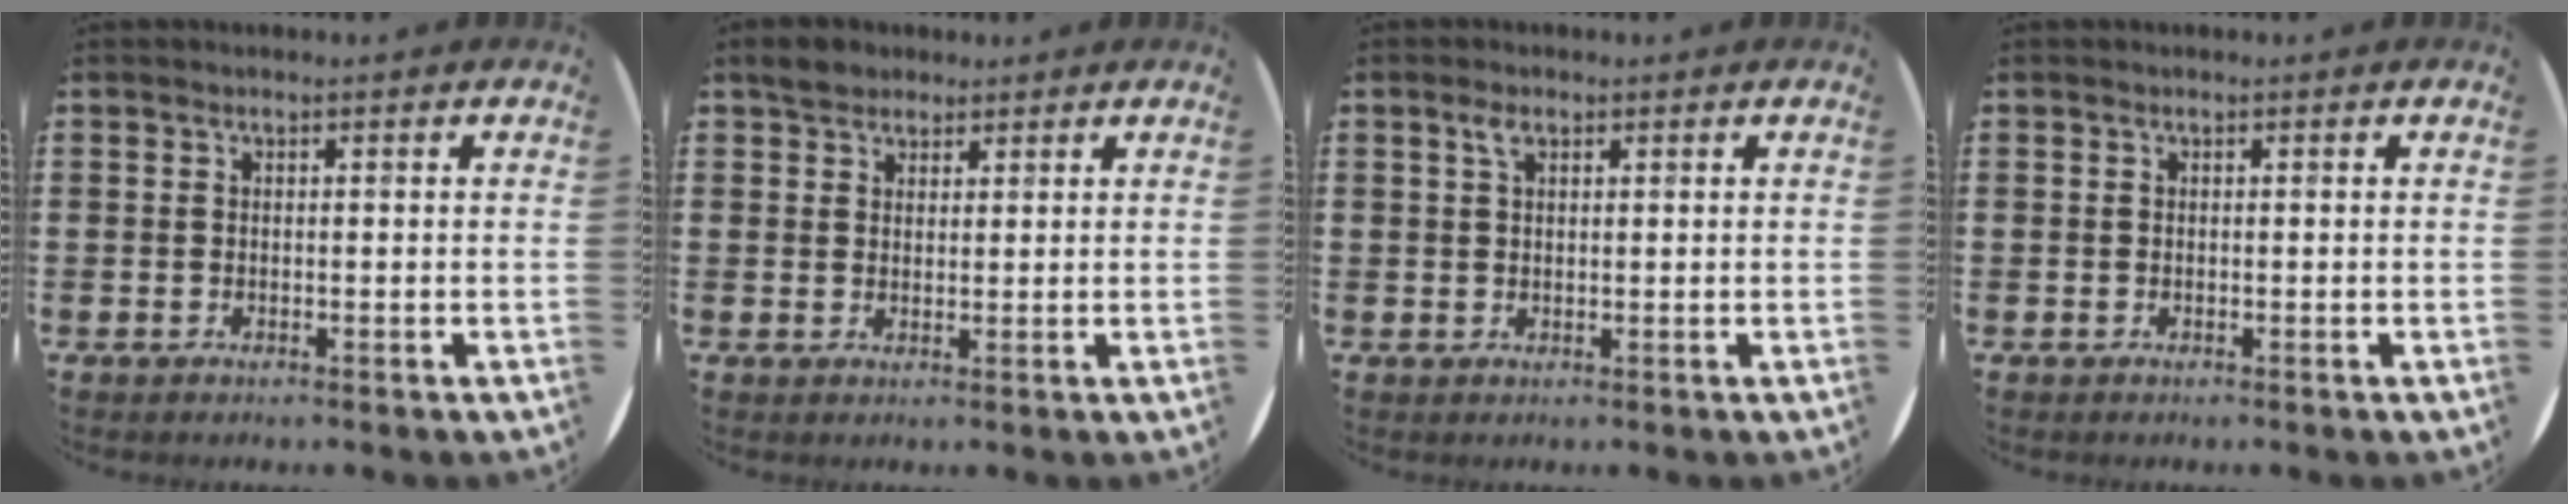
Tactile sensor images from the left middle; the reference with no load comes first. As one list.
[{"total": 2.8, "force": [2.4, 1.5, 0.1], "torque": [-0.001, 0.006, 0.046]}, {"total": 2.0, "force": [1.2, 1.0, 1.3], "torque": [-0.021, 0.003, 0.018]}, {"total": 0.0}]